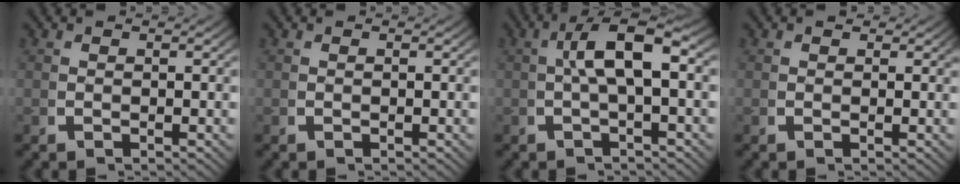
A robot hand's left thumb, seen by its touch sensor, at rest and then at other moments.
{"total": 0.0}
{"total": 6.2, "force": [0.6, 2.4, 5.7], "torque": [-0.101, 0.012, 0.001]}
{"total": 0.7, "force": [0.6, 0.3, 0.2], "torque": [0.005, 0.001, 0.008]}